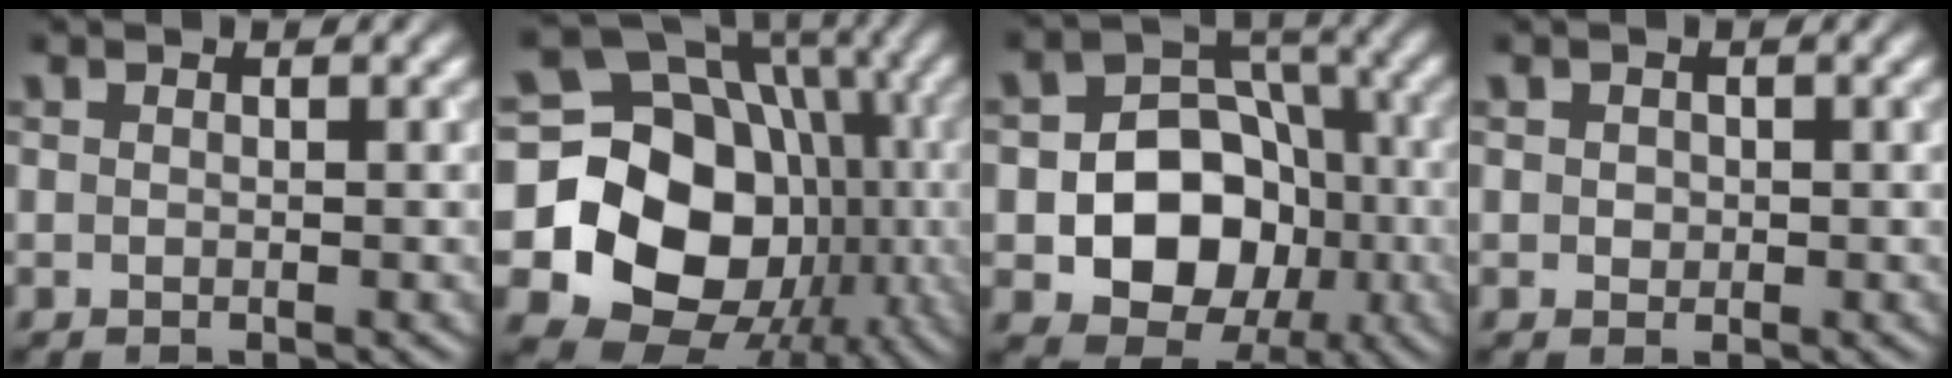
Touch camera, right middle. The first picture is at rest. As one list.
[{"total": 18.7, "force": [-2.5, 15.9, 9.6], "torque": [-0.143, -0.013, -0.055]}, {"total": 9.6, "force": [-2.3, 7.7, 5.4], "torque": [-0.060, -0.001, -0.060]}, {"total": 0.7, "force": [0.1, 0.7, 0.3], "torque": [-0.003, -0.001, 0.000]}]